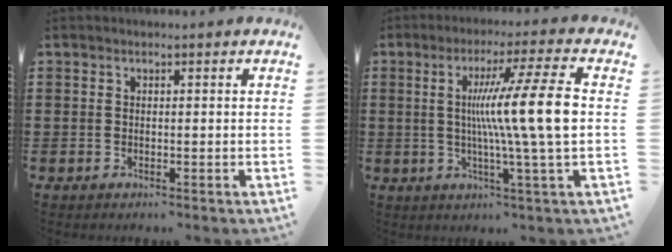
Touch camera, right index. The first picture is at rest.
{"total": 12.7, "force": [0.6, -0.4, 12.7], "torque": [-0.218, -0.003, 0.000]}